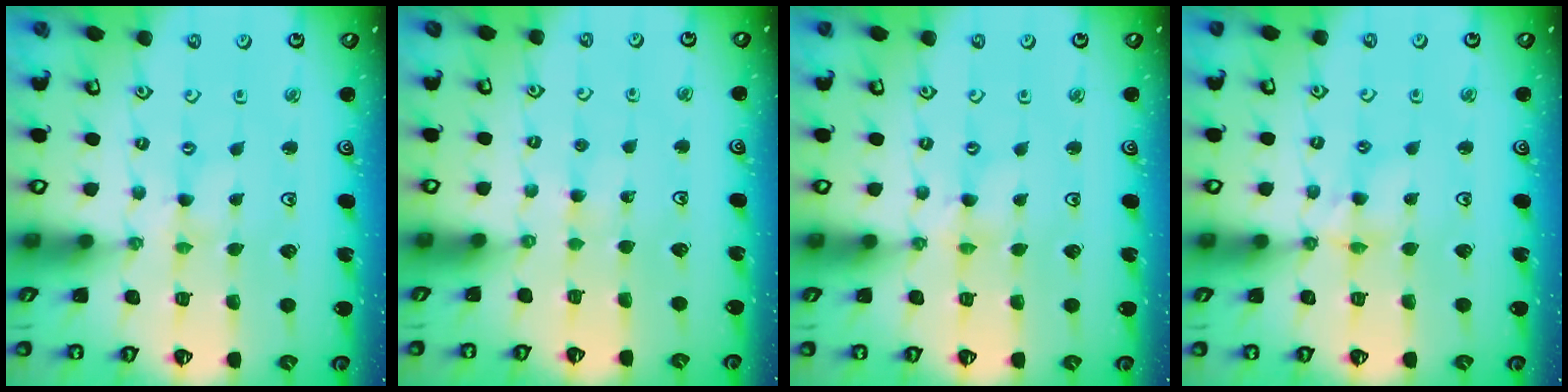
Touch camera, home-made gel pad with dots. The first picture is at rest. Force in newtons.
{"total": 2.5, "press": 2.5, "slide": 0.4}
{"total": 0.8, "press": 0.8, "slide": 0.2}
{"total": 5.5, "press": 5.4, "slide": 0.9}